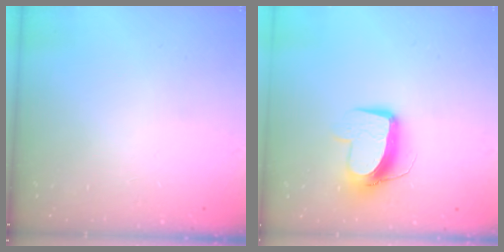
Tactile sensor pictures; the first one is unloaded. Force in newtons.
{"total": 10.7, "press": 10.6, "slide": 1.1}